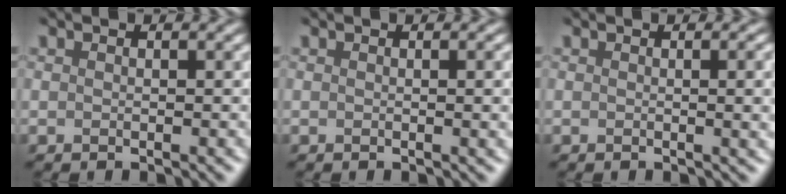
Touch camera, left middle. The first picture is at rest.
{"total": 2.2, "force": [0.1, 0.9, 2.0], "torque": [-0.010, 0.015, -0.013]}
{"total": 3.9, "force": [0.0, 1.6, 3.5], "torque": [-0.026, 0.018, -0.009]}